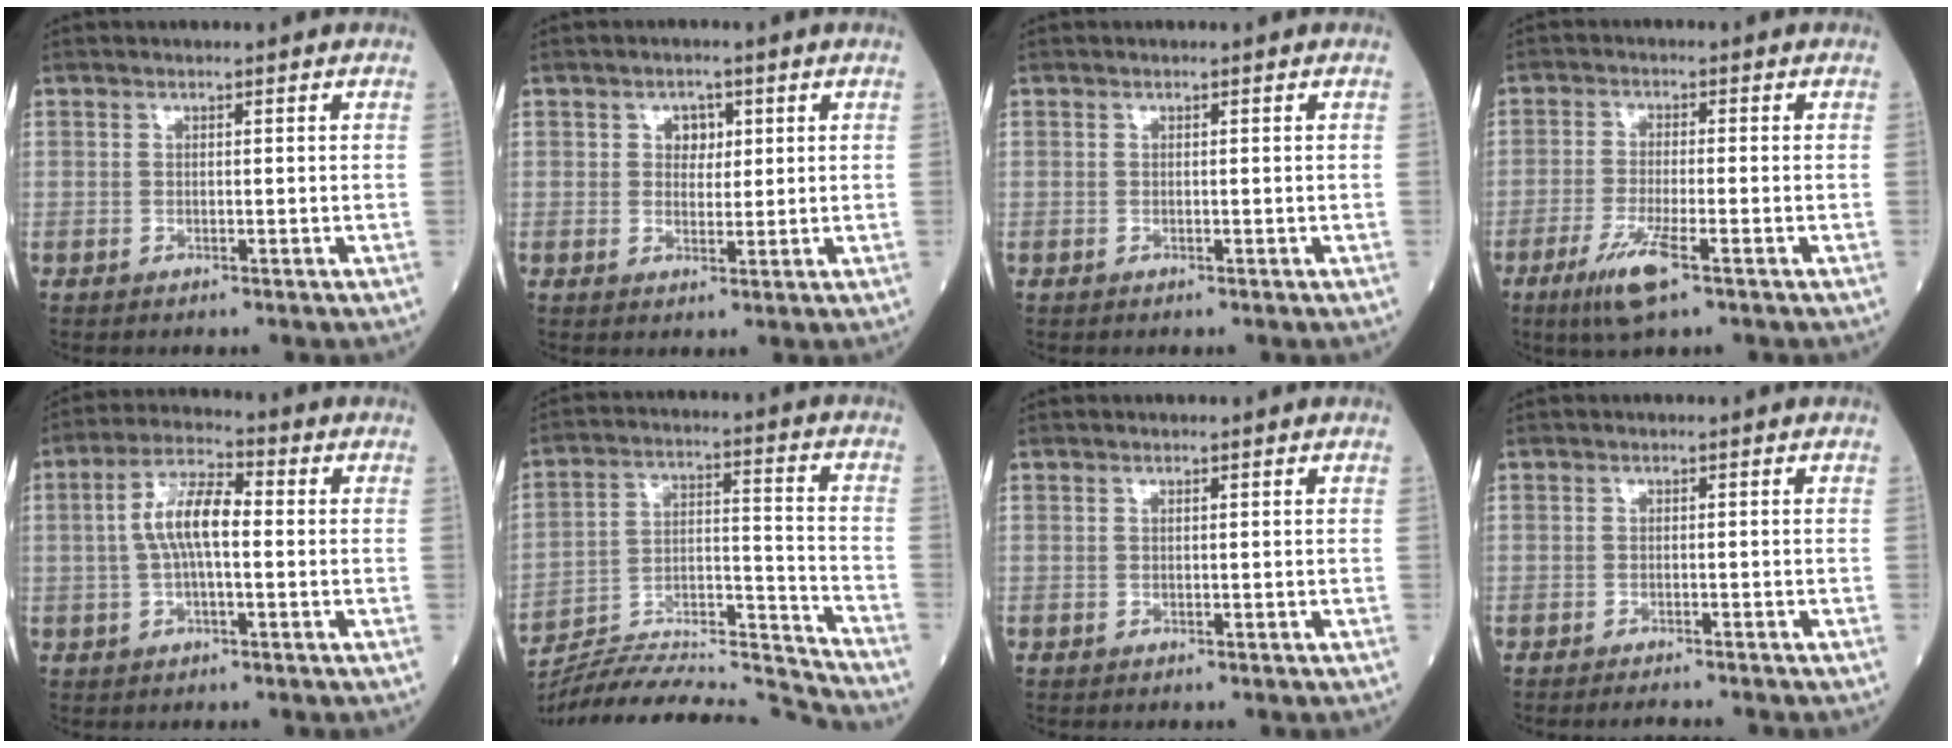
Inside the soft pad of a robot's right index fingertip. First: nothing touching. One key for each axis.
{"total": 2.9, "fx": 1.0, "fy": 2.1, "fz": 1.6, "tx": -0.018, "ty": 0.005, "tz": 0.014}
{"total": 0.0}
{"total": 6.4, "fx": -3.6, "fy": 0.4, "fz": 5.3, "tx": -0.110, "ty": -0.016, "tz": -0.066}
{"total": 7.7, "fx": 0.2, "fy": 2.3, "fz": 7.3, "tx": -0.148, "ty": 0.021, "tz": -0.001}
{"total": 21.4, "fx": -20.7, "fy": -0.1, "fz": 5.2, "tx": -0.101, "ty": 0.024, "tz": -0.326}
{"total": 0.0}
{"total": 2.4, "fx": -2.3, "fy": -0.1, "fz": 0.7, "tx": -0.006, "ty": -0.005, "tz": -0.031}